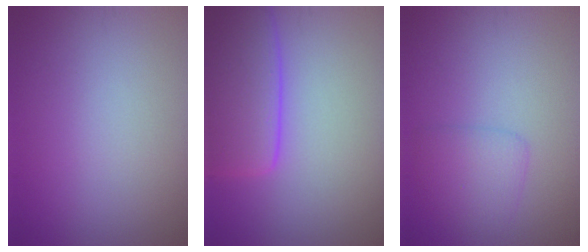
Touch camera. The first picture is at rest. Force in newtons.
{"total": 7.0, "press": 7.0, "slide": 0.4}
{"total": 2.5, "press": 2.5, "slide": 0.1}